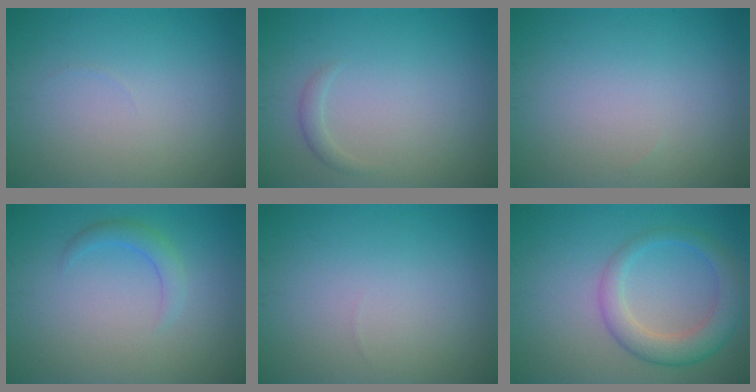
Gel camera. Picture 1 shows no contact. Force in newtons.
{"total": 0.9, "press": 0.9, "slide": 0.1}
{"total": 0.0}
{"total": 1.8, "press": 1.8, "slide": 0.2}
{"total": 0.0}
{"total": 4.3, "press": 4.3, "slide": 0.2}